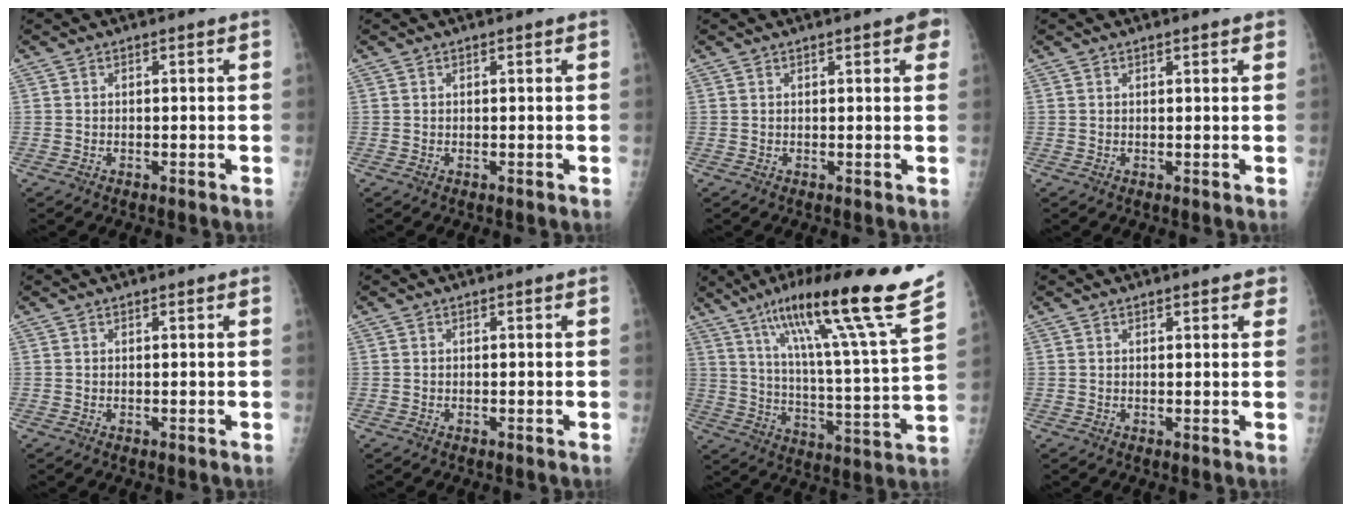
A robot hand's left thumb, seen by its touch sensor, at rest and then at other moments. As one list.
[{"total": 0.0}, {"total": 3.5, "force": [1.7, 1.0, 2.8], "torque": [-0.022, 0.000, 0.016]}, {"total": 1.5, "force": [1.1, 0.4, 0.9], "torque": [-0.009, -0.001, 0.013]}, {"total": 0.0}, {"total": 0.0}, {"total": 24.6, "force": [16.7, 0.7, 18.1], "torque": [-0.267, -0.066, 0.262]}, {"total": 2.7, "force": [2.0, 1.1, 1.6], "torque": [-0.001, -0.003, 0.020]}]